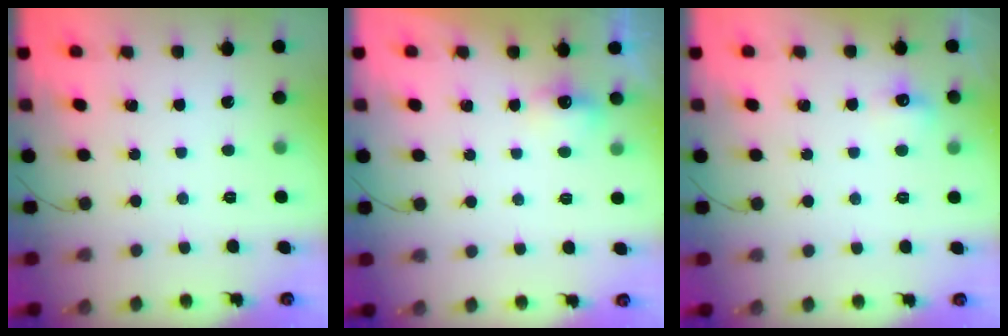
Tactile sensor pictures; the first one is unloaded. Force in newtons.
{"total": 6.4, "press": 5.8, "slide": 2.6}
{"total": 4.9, "press": 4.8, "slide": 1.2}